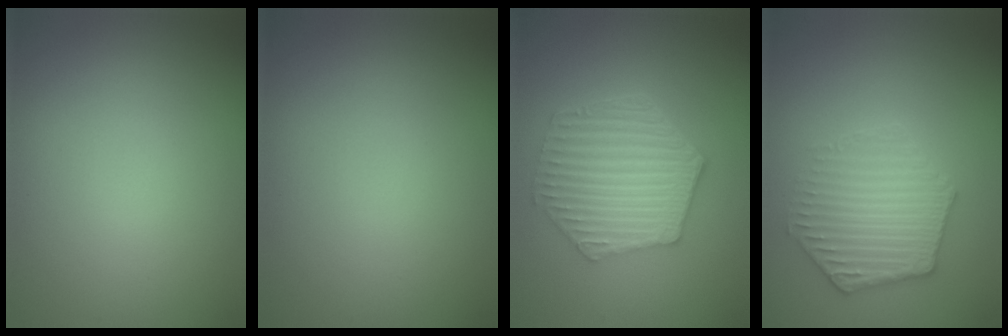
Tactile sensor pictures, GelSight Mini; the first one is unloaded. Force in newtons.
{"total": 0.0}
{"total": 6.1, "press": 4.7, "slide": 3.9}
{"total": 3.5, "press": 3.4, "slide": 0.4}